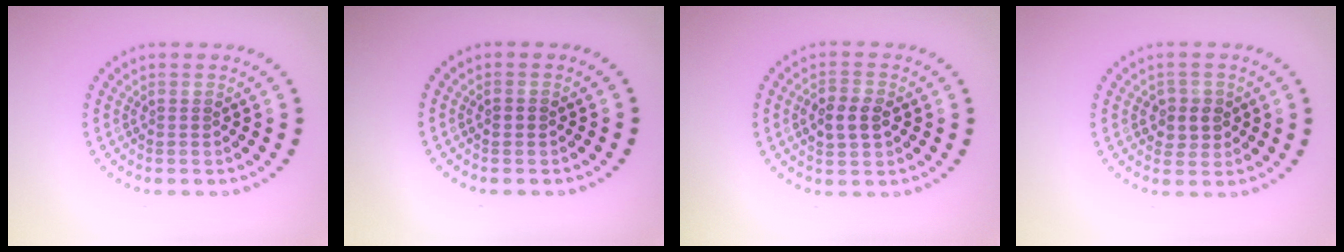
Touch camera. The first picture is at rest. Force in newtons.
{"total": 1.0, "press": 1.0, "slide": 0.2}
{"total": 3.0, "press": 3.0, "slide": 0.2}
{"total": 2.3, "press": 2.2, "slide": 0.7}